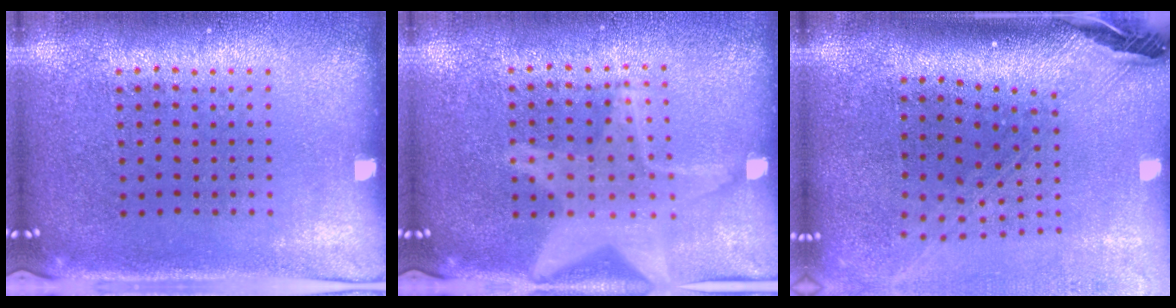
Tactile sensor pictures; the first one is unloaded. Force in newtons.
{"total": 3.1, "press": 3.1, "slide": 0.3}
{"total": 3.0, "press": 2.1, "slide": 2.0}